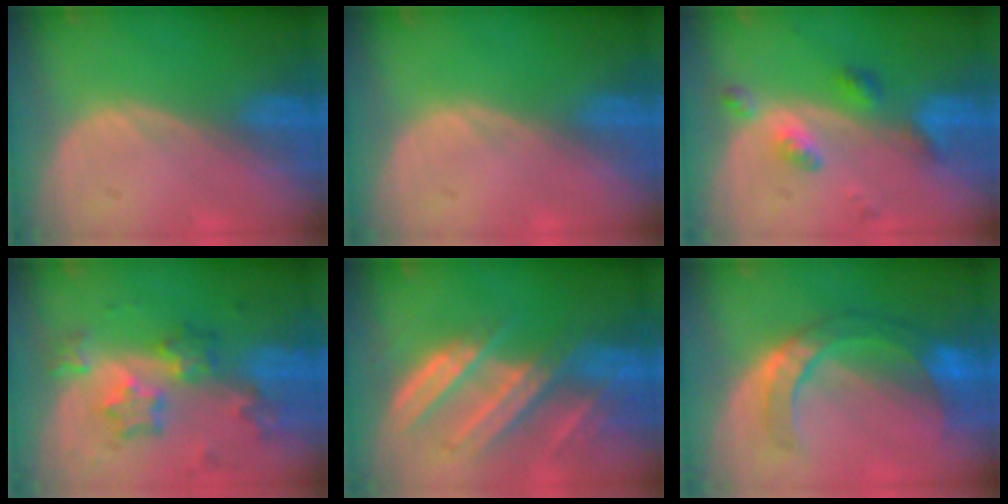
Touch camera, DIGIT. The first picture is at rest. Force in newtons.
{"total": 0.0}
{"total": 5.4, "press": 4.6, "slide": 2.7}
{"total": 8.3, "press": 7.3, "slide": 4.1}
{"total": 9.2, "press": 8.3, "slide": 4.0}
{"total": 8.0, "press": 7.5, "slide": 2.8}